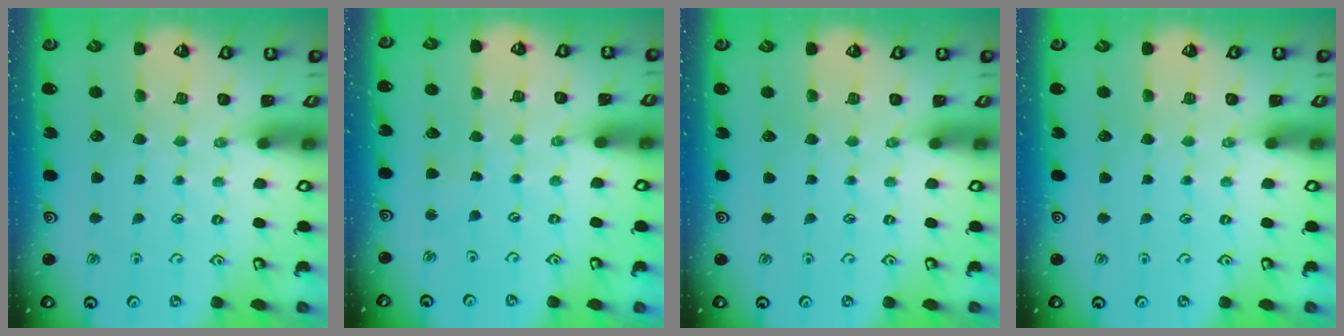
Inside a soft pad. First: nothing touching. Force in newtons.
{"total": 2.2, "press": 2.2, "slide": 0.3}
{"total": 0.0}
{"total": 0.0}